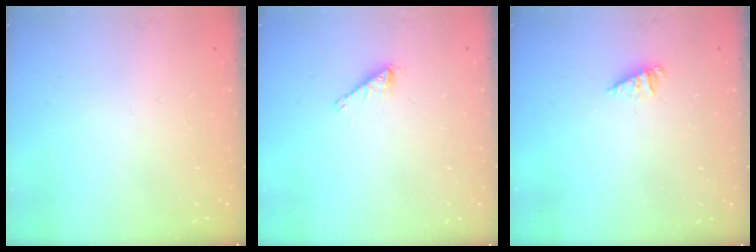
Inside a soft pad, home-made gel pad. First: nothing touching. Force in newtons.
{"total": 1.6, "press": 1.6, "slide": 0.2}
{"total": 1.5, "press": 1.5, "slide": 0.2}